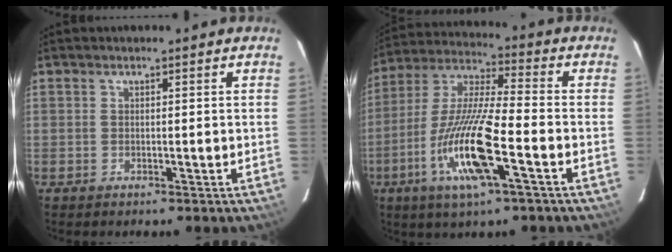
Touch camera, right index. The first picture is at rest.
{"total": 15.7, "force": [-5.7, 1.5, 14.5], "torque": [-0.297, -0.013, -0.107]}